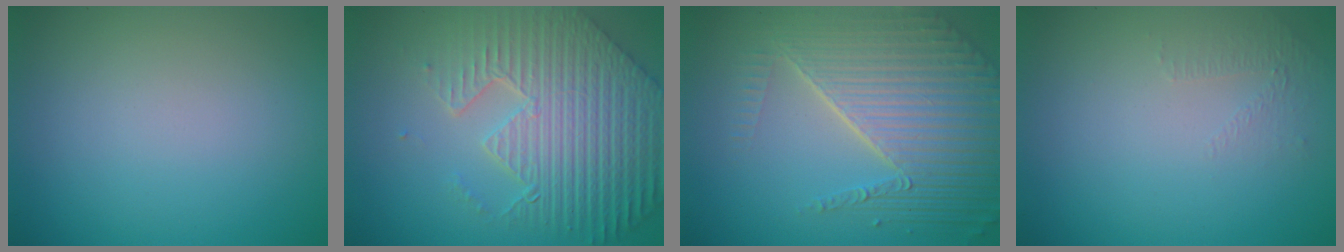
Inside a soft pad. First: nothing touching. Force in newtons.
{"total": 9.2, "press": 6.5, "slide": 6.5}
{"total": 8.8, "press": 5.7, "slide": 6.7}
{"total": 0.9, "press": 0.4, "slide": 0.8}